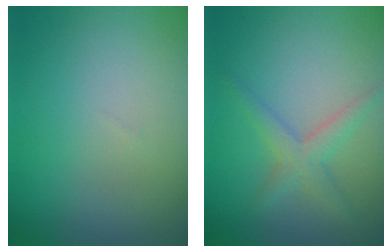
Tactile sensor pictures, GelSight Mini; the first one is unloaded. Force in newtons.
{"total": 2.3, "press": 2.3, "slide": 0.1}